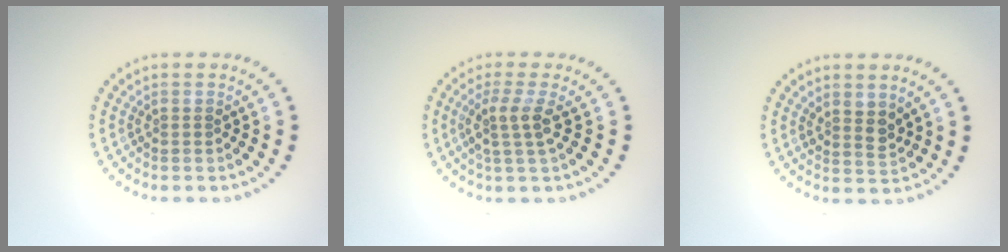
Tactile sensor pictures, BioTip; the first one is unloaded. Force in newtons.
{"total": 2.6, "press": 2.0, "slide": 1.8}
{"total": 1.9, "press": 1.6, "slide": 1.0}